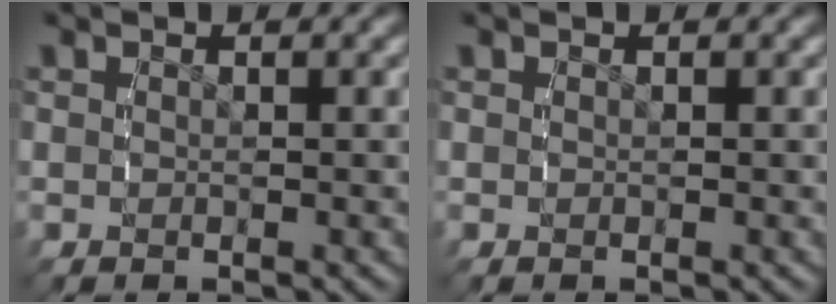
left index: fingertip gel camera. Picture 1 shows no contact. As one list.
[{"total": 0.0}]